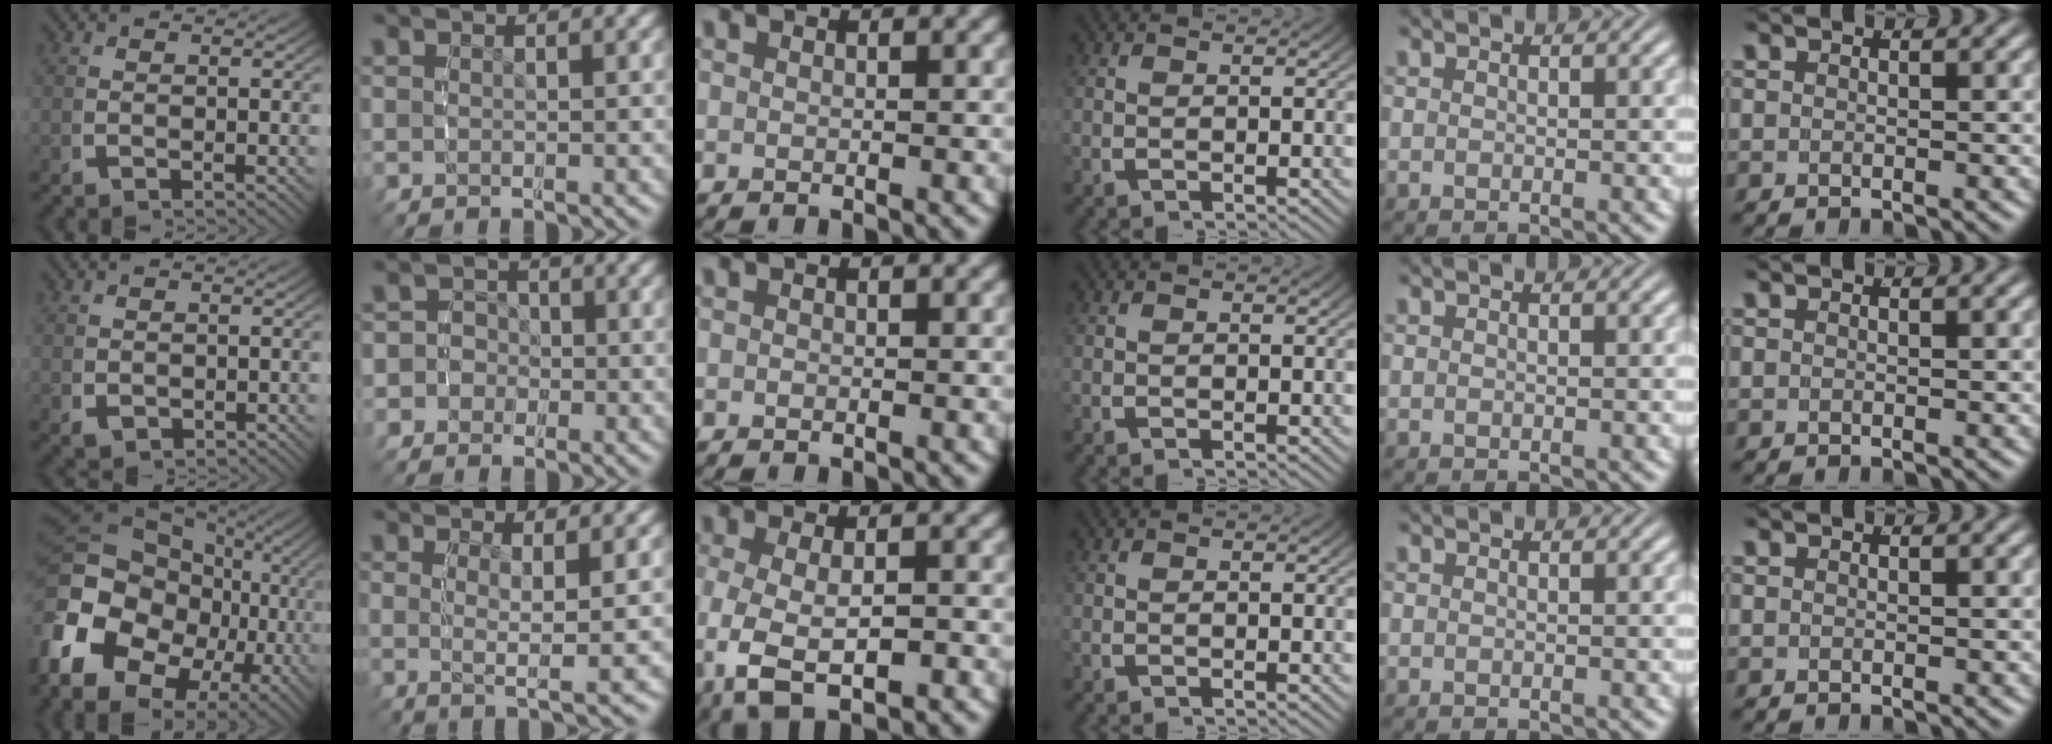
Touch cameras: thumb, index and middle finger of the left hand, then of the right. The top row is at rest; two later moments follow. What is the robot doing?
{"motion": "grasp_and_lifting", "object": "backpack"}